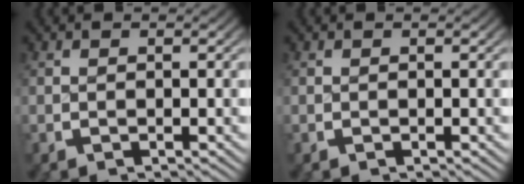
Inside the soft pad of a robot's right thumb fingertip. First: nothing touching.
{"total": 0.0}